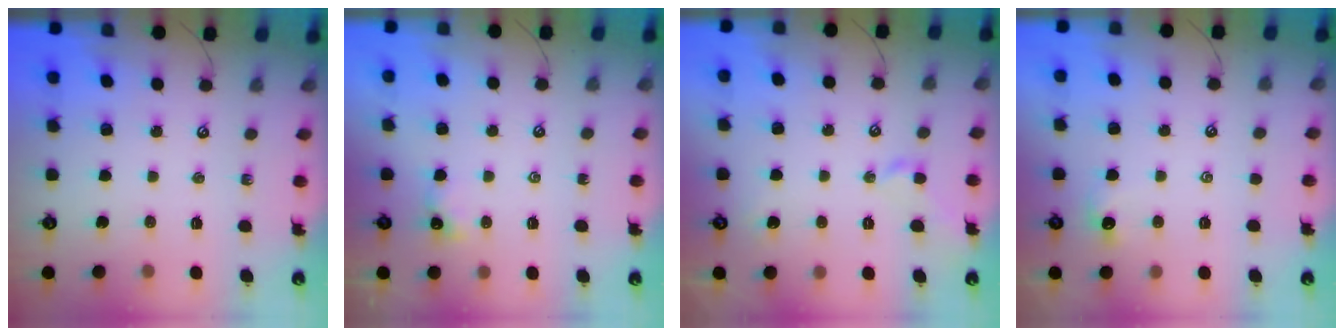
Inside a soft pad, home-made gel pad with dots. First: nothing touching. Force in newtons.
{"total": 0.8, "press": 0.8, "slide": 0.3}
{"total": 1.0, "press": 0.7, "slide": 0.7}
{"total": 0.9, "press": 0.8, "slide": 0.4}